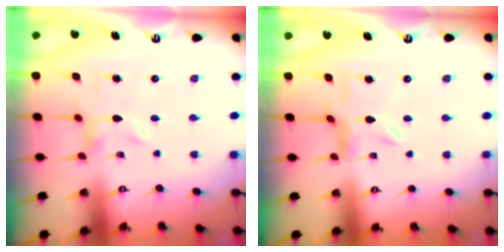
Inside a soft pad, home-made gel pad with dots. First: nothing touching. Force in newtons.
{"total": 5.1, "press": 5.1, "slide": 0.5}